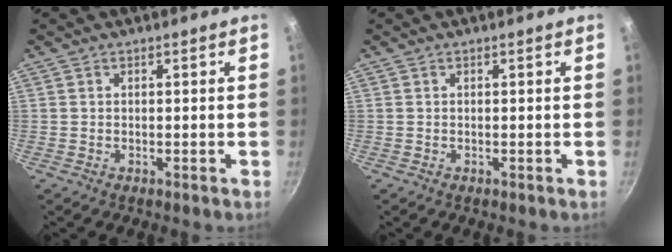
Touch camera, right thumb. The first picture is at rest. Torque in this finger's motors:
{"motor_torque": [-0.47, 0.32, -0.01, 0.15, 0.04]}